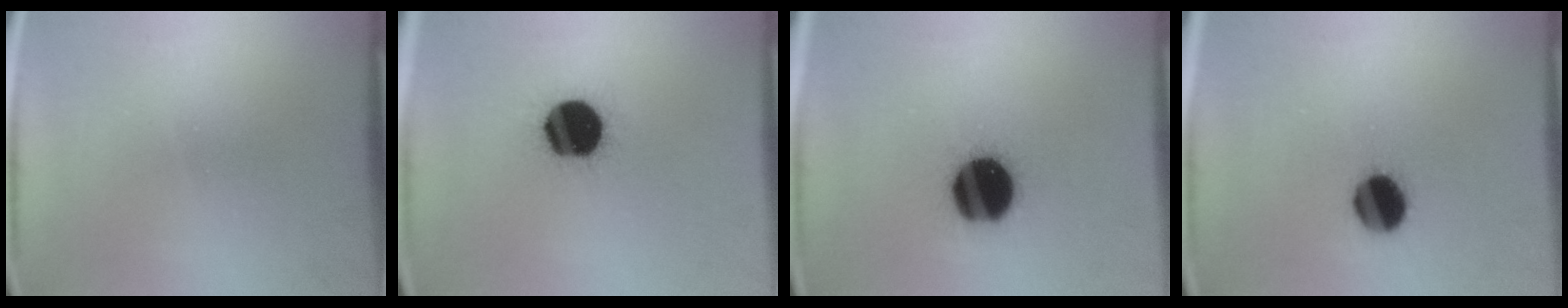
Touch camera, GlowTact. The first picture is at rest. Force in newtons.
{"total": 18.3}
{"total": 19.3}
{"total": 9.6}